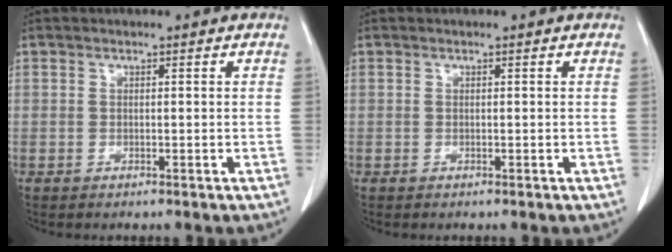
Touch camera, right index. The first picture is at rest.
{"total": 0.0}